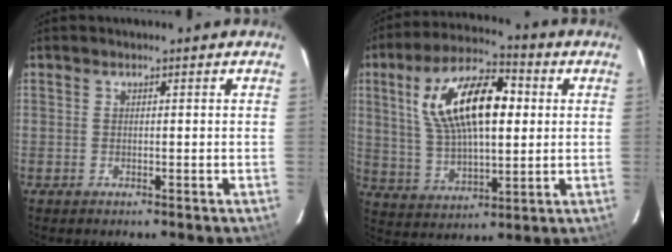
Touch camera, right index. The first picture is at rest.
{"total": 18.2, "force": [4.2, 8.0, 15.8], "torque": [-0.290, 0.026, 0.080]}